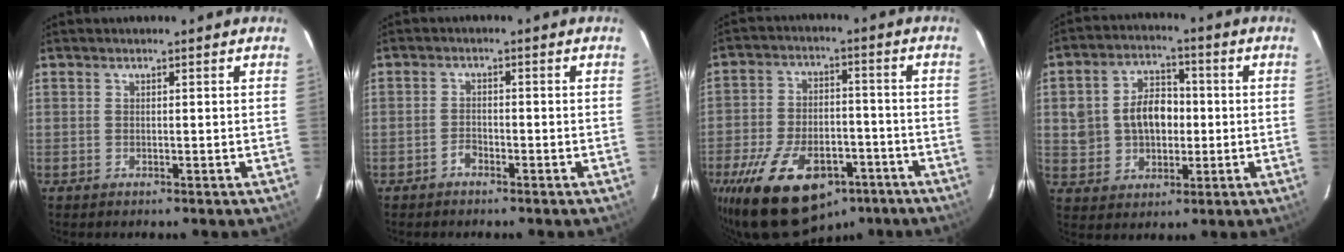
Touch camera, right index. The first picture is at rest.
{"total": 1.7, "force": [-1.3, 0.8, 0.6], "torque": [-0.012, 0.003, -0.023]}
{"total": 21.1, "force": [-12.8, 11.1, 12.6], "torque": [-0.260, -0.015, -0.193]}
{"total": 10.2, "force": [0.3, 7.9, 6.5], "torque": [-0.138, 0.027, 0.019]}